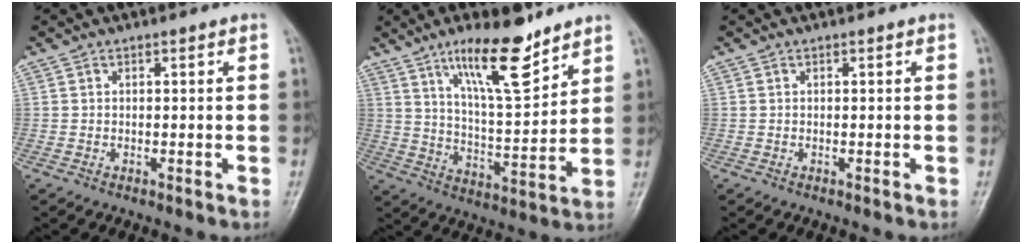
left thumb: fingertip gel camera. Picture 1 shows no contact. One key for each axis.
{"total": 14.3, "fx": 9.7, "fy": 3.8, "fz": 9.8, "tx": -0.143, "ty": -0.065, "tz": 0.172}
{"total": 0.0}